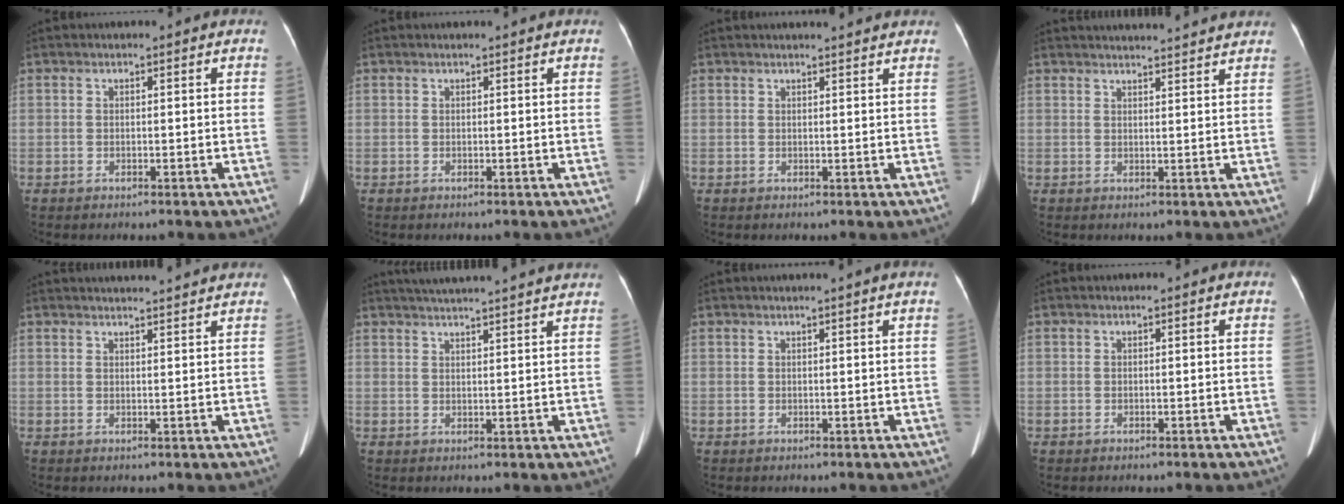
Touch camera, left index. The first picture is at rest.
{"total": 0.9, "force": [0.8, -0.1, 0.3], "torque": [-0.007, 0.004, 0.016]}
{"total": 5.6, "force": [5.2, 0.4, 1.9], "torque": [-0.027, 0.014, 0.052]}
{"total": 11.1, "force": [10.6, 0.2, 3.1], "torque": [-0.042, 0.017, 0.122]}
{"total": 8.1, "force": [7.8, -0.2, 2.1], "torque": [-0.031, 0.020, 0.088]}
{"total": 14.2, "force": [13.0, -0.4, 5.7], "torque": [-0.099, 0.013, 0.171]}
{"total": 1.3, "force": [0.9, -0.6, 0.7], "torque": [-0.016, -0.009, 0.023]}
{"total": 0.0}